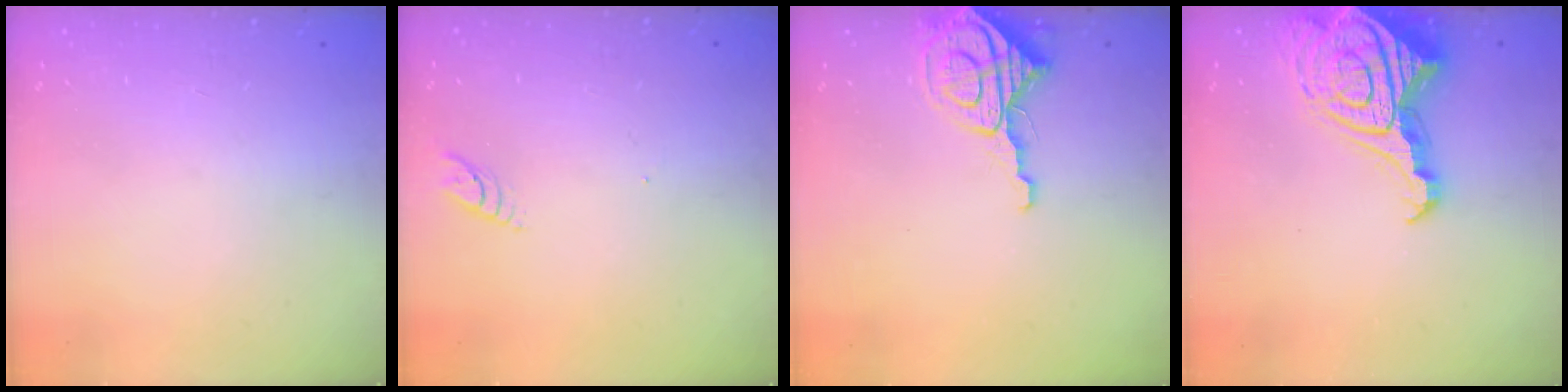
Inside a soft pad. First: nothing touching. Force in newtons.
{"total": 3.9, "press": 3.9, "slide": 0.4}
{"total": 8.5, "press": 8.5, "slide": 0.9}
{"total": 18.5, "press": 18.4, "slide": 1.8}